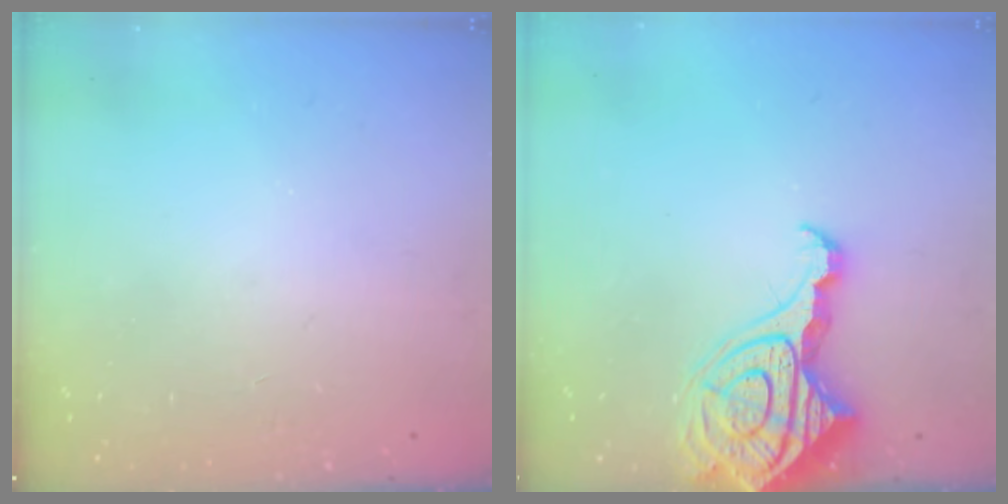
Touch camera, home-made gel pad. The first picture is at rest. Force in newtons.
{"total": 14.1, "press": 14.0, "slide": 1.4}